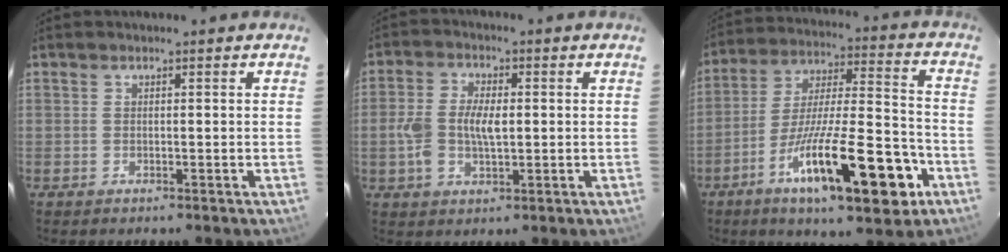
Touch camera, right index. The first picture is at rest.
{"total": 7.8, "force": [-0.4, 4.3, 6.5], "torque": [-0.135, 0.007, -0.009]}
{"total": 21.5, "force": [-10.3, 4.8, 18.2], "torque": [-0.307, -0.025, -0.166]}